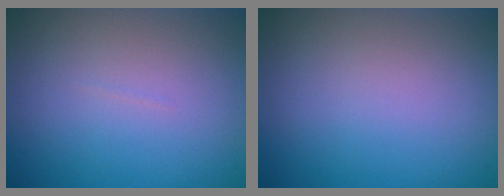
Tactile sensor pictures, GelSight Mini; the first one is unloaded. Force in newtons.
{"total": 0.0}